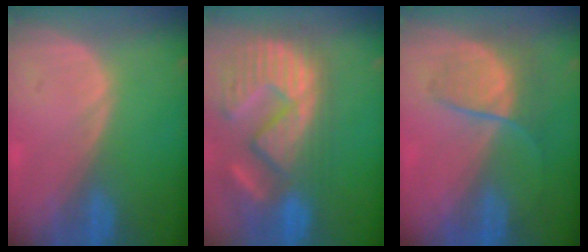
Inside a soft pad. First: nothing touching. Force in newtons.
{"total": 14.6, "press": 12.4, "slide": 7.8}
{"total": 6.5, "press": 6.0, "slide": 2.3}